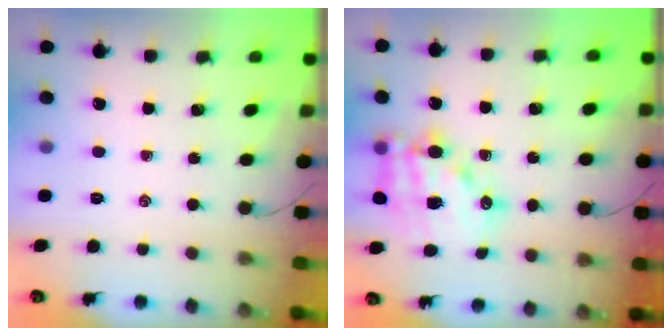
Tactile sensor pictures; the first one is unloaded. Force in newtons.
{"total": 15.4, "press": 15.0, "slide": 3.2}